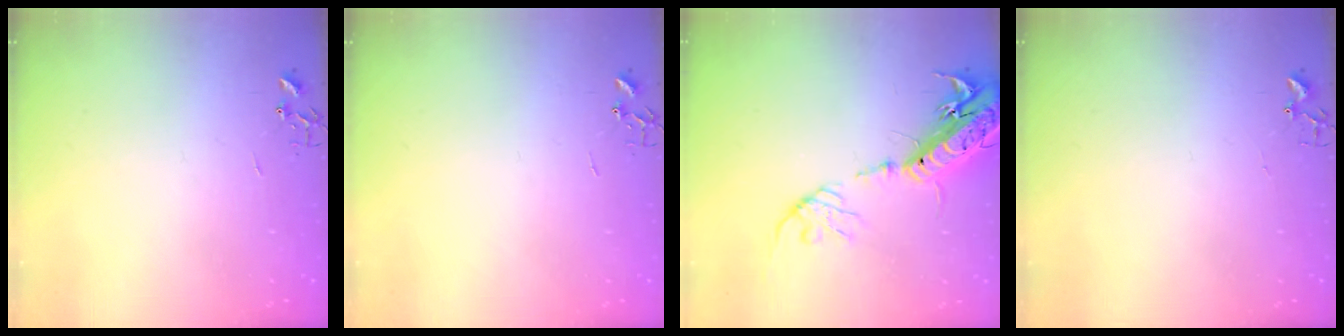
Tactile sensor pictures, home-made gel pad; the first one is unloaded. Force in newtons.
{"total": 0.0}
{"total": 19.6, "press": 19.1, "slide": 4.3}
{"total": 1.8, "press": 1.8, "slide": 0.2}